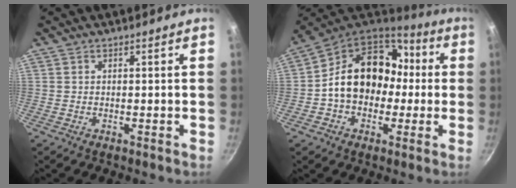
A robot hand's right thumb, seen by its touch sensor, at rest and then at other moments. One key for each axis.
{"total": 18.8, "fx": 0.2, "fy": 14.8, "fz": 11.6, "tx": -0.153, "ty": 0.056, "tz": -0.003}